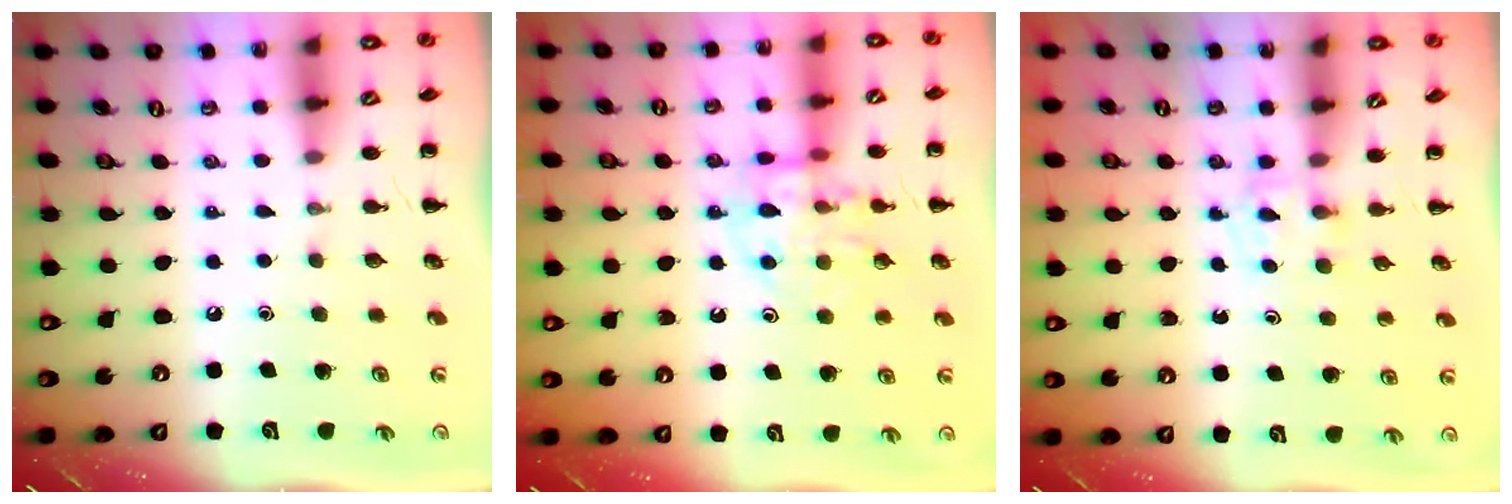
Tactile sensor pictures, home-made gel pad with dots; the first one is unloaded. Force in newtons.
{"total": 11.7, "press": 11.6, "slide": 1.2}
{"total": 3.8, "press": 3.6, "slide": 1.2}